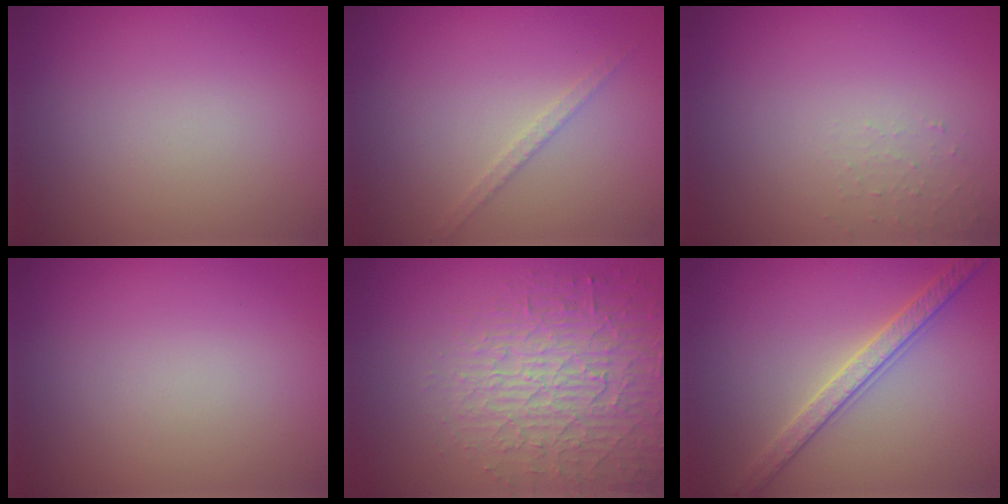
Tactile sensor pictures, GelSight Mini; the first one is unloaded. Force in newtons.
{"total": 1.3, "press": 1.3, "slide": 0.2}
{"total": 1.1, "press": 1.0, "slide": 0.2}
{"total": 0.0}
{"total": 4.4, "press": 4.3, "slide": 1.2}
{"total": 3.3, "press": 3.2, "slide": 0.7}